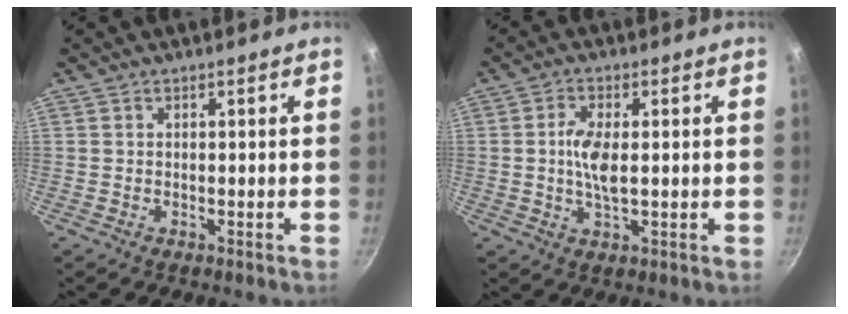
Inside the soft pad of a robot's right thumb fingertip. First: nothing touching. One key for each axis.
{"total": 6.0, "fx": 0.3, "fy": 2.6, "fz": 5.4, "tx": -0.107, "ty": 0.001, "tz": 0.004}